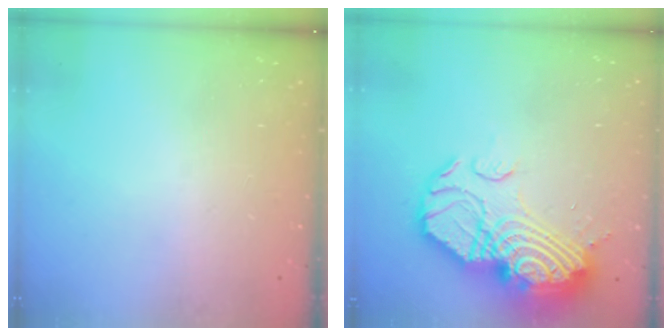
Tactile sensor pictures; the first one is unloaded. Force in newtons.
{"total": 22.8, "press": 22.6, "slide": 2.8}